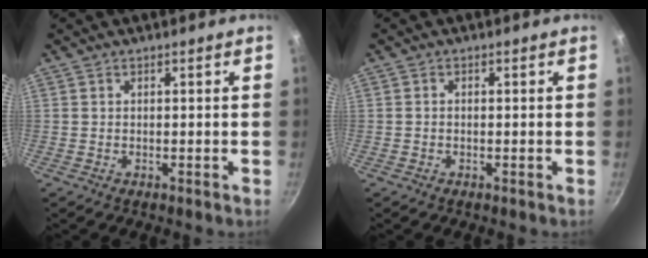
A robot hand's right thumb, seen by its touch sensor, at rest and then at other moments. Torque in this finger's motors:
{"motor_torque": [0.30, 0.00, -0.34, -0.02, 0.09]}